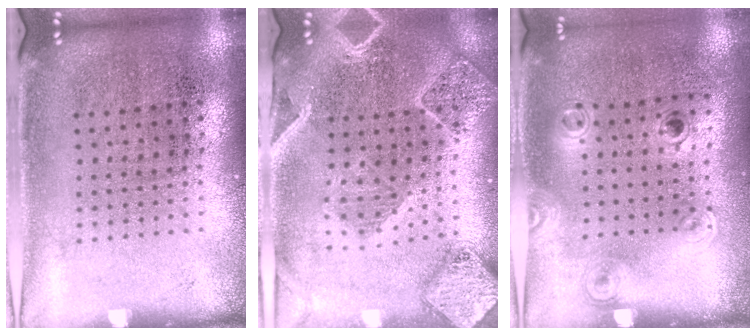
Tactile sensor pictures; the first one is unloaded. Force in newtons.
{"total": 2.5, "press": 2.3, "slide": 1.1}
{"total": 1.1, "press": 0.8, "slide": 0.7}